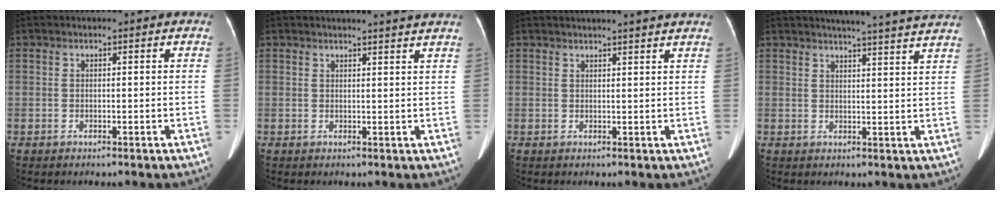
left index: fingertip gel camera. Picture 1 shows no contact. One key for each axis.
{"total": 7.7, "fx": 7.1, "fy": -0.7, "fz": 2.9, "tx": -0.034, "ty": 0.005, "tz": 0.065}
{"total": 7.8, "fx": 7.1, "fy": -0.5, "fz": 3.2, "tx": -0.040, "ty": 0.019, "tz": 0.070}
{"total": 15.3, "fx": 14.1, "fy": -0.7, "fz": 5.8, "tx": -0.087, "ty": -0.025, "tz": 0.160}